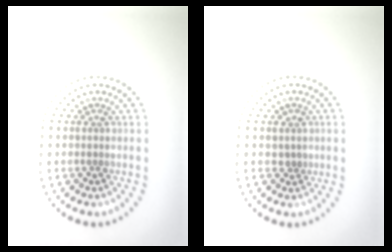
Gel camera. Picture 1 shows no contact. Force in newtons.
{"total": 1.1, "press": 1.0, "slide": 0.6}